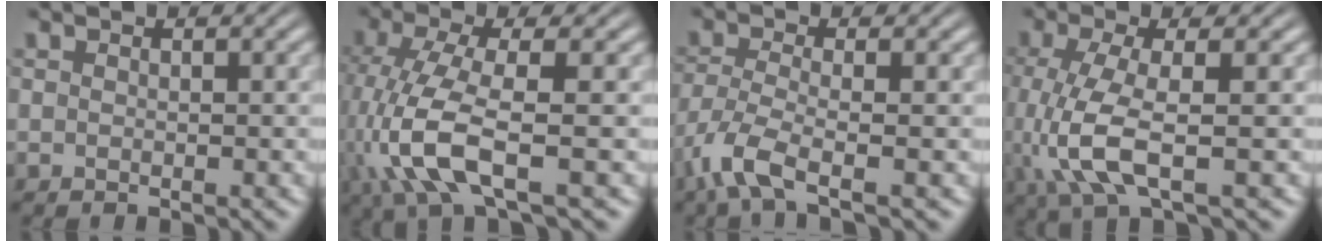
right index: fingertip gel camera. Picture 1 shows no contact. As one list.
[{"total": 7.3, "force": [-1.3, 3.3, 6.5], "torque": [-0.156, -0.027, -0.007]}, {"total": 4.0, "force": [-2.2, 1.5, 3.0], "torque": [-0.087, -0.035, -0.023]}, {"total": 6.0, "force": [-0.9, 2.5, 5.4], "torque": [-0.139, -0.024, 0.002]}]